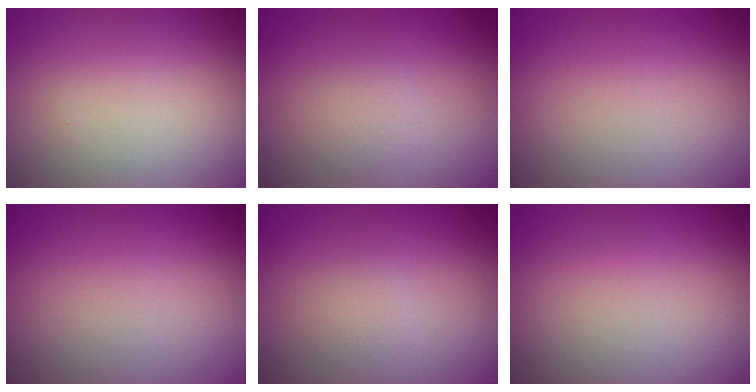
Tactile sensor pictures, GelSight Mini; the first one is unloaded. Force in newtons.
{"total": 1.5, "press": 1.5, "slide": 0.0}
{"total": 0.0}
{"total": 0.0}
{"total": 1.3, "press": 1.3, "slide": 0.2}
{"total": 0.0}